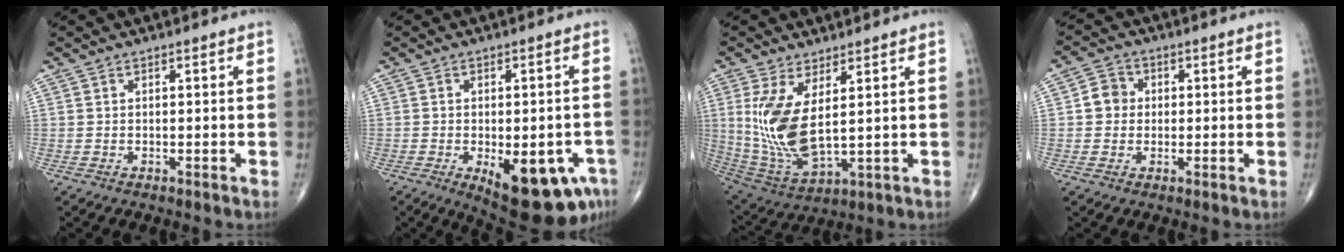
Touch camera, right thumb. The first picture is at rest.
{"total": 16.2, "force": [-6.6, 6.9, 13.0], "torque": [-0.133, 0.001, -0.073]}
{"total": 13.1, "force": [2.6, 5.2, 11.7], "torque": [-0.250, -0.030, 0.071]}
{"total": 4.2, "force": [0.2, 3.9, 1.7], "torque": [-0.010, 0.008, -0.004]}